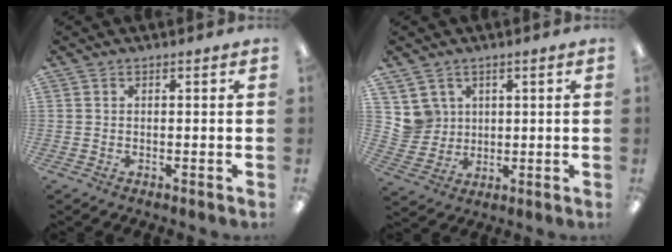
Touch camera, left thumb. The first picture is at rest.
{"total": 6.5, "force": [3.1, 5.7, -0.1], "torque": [-0.003, -0.007, 0.060]}